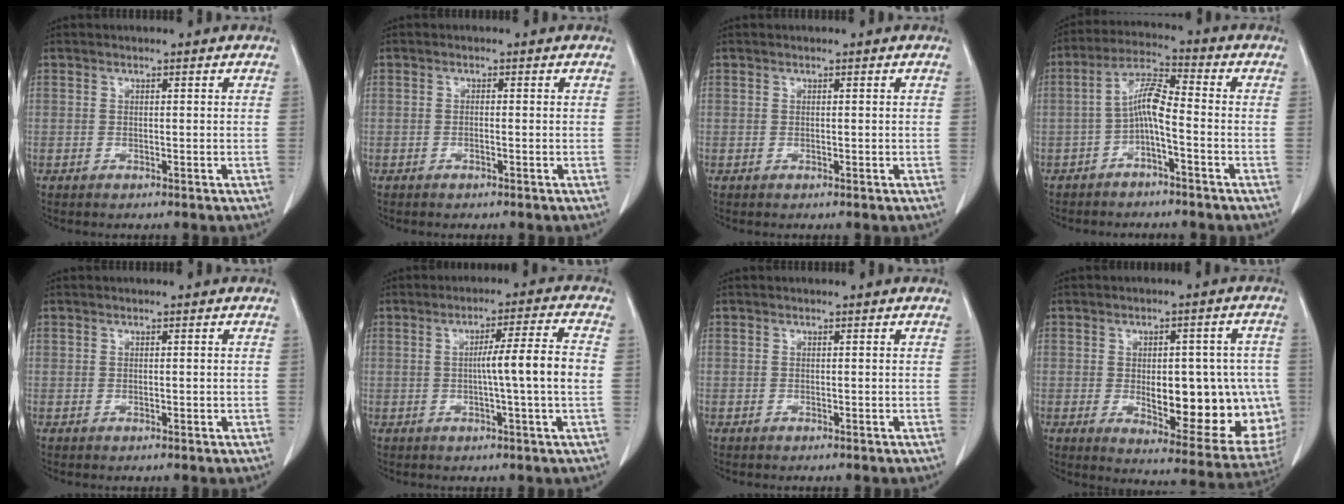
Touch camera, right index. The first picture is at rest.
{"total": 0.8, "force": [-0.3, 0.3, 0.7], "torque": [-0.017, 0.002, -0.004]}
{"total": 0.0}
{"total": 6.8, "force": [-1.9, 1.2, 6.4], "torque": [-0.130, 0.021, -0.039]}
{"total": 1.0, "force": [-0.1, 0.6, 0.8], "torque": [-0.022, 0.003, 0.002]}
{"total": 8.5, "force": [-0.4, -0.6, 8.4], "torque": [-0.132, 0.009, -0.008]}
{"total": 0.0}
{"total": 20.3, "force": [-2.9, 8.1, 18.4], "torque": [-0.172, 0.016, -0.008]}